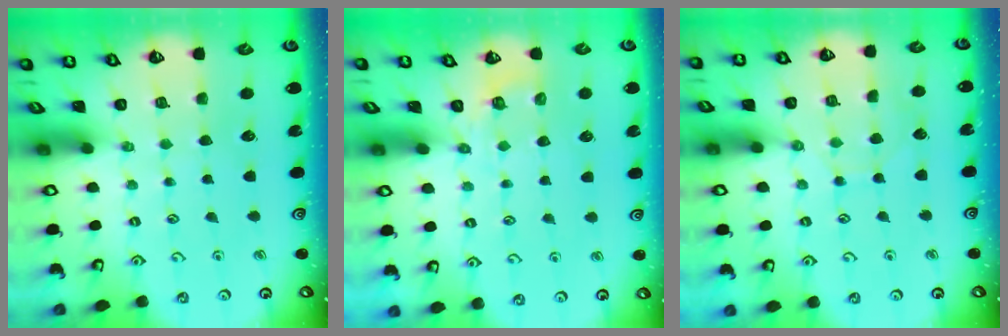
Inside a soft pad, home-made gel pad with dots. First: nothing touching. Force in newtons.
{"total": 2.3, "press": 1.5, "slide": 1.7}
{"total": 3.0, "press": 2.9, "slide": 0.4}